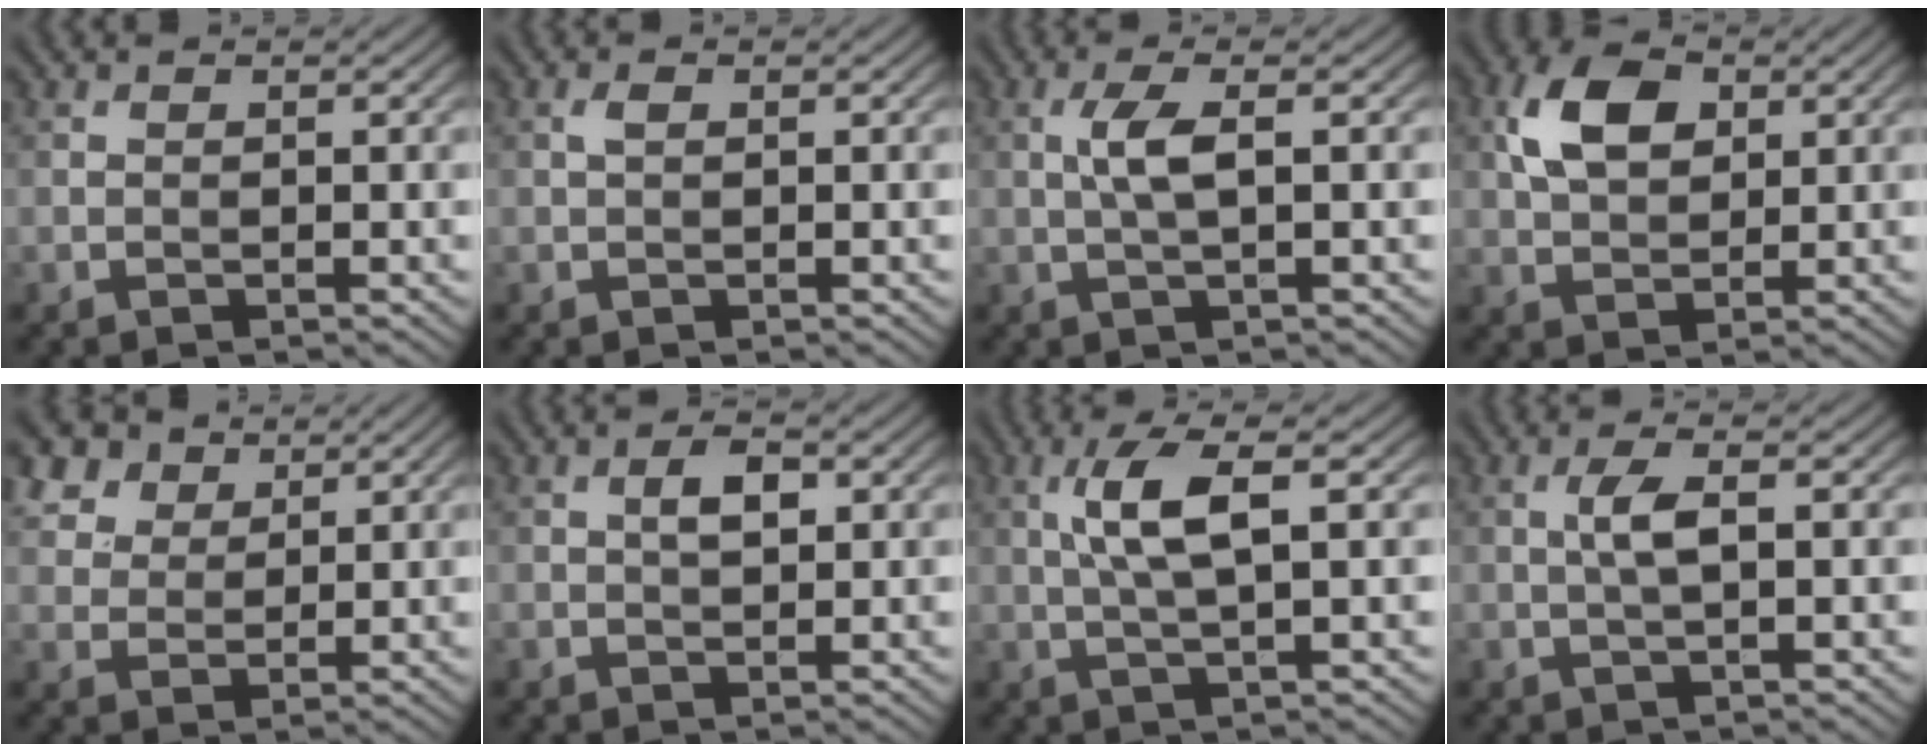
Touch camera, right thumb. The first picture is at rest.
{"total": 0.9, "force": [0.2, 0.4, 0.8], "torque": [-0.019, 0.003, 0.003]}
{"total": 3.6, "force": [0.4, 0.7, 3.5], "torque": [-0.074, 0.008, 0.006]}
{"total": 6.5, "force": [2.1, 4.2, 4.6], "torque": [-0.099, 0.009, 0.033]}
{"total": 6.7, "force": [4.5, 4.2, 2.8], "torque": [-0.090, -0.002, 0.093]}
{"total": 2.6, "force": [0.5, 1.2, 2.3], "torque": [-0.042, 0.003, 0.007]}
{"total": 5.5, "force": [1.2, 1.0, 5.3], "torque": [-0.113, 0.011, 0.025]}
{"total": 3.0, "force": [0.3, 0.6, 2.9], "torque": [-0.061, 0.008, 0.002]}